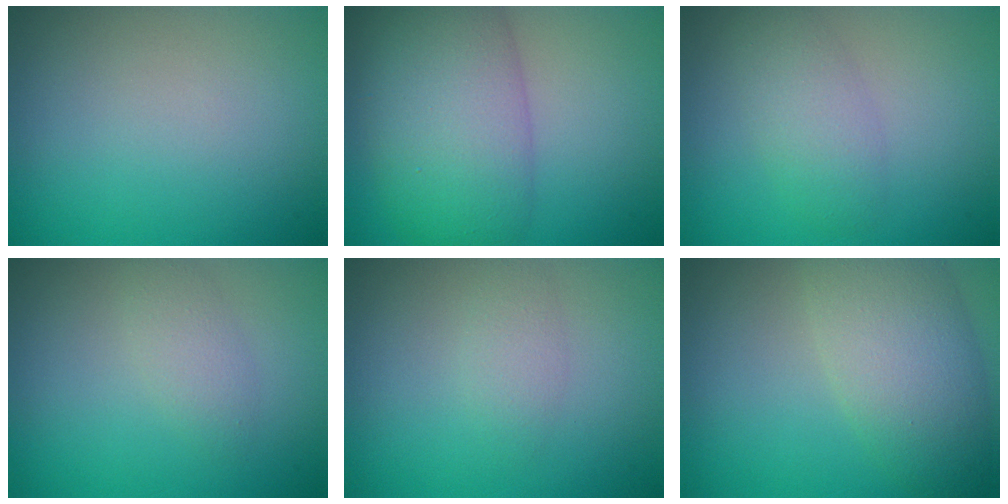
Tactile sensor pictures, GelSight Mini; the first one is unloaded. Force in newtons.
{"total": 8.7, "press": 8.7, "slide": 0.4}
{"total": 2.7, "press": 2.7, "slide": 0.3}
{"total": 1.7, "press": 1.7, "slide": 0.1}
{"total": 1.4, "press": 1.4, "slide": 0.0}
{"total": 6.3, "press": 6.3, "slide": 0.1}